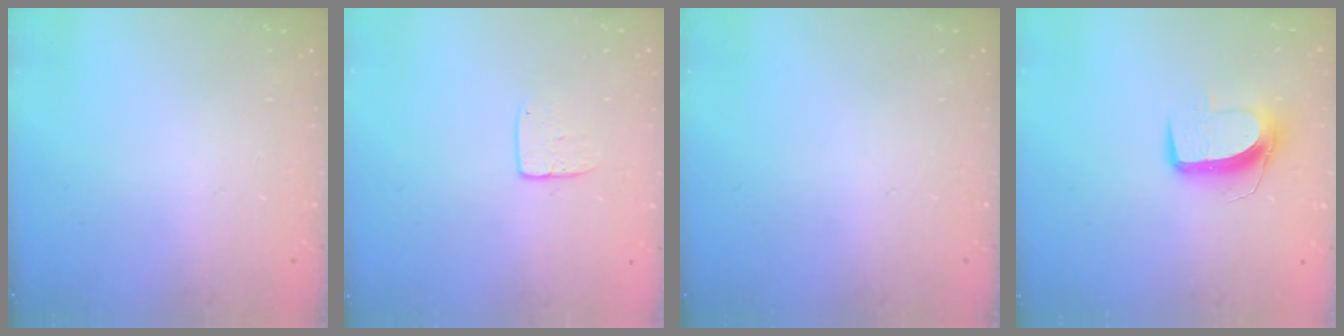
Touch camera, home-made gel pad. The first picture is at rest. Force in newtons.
{"total": 5.8, "press": 5.7, "slide": 0.6}
{"total": 0.0}
{"total": 10.5, "press": 10.5, "slide": 0.8}